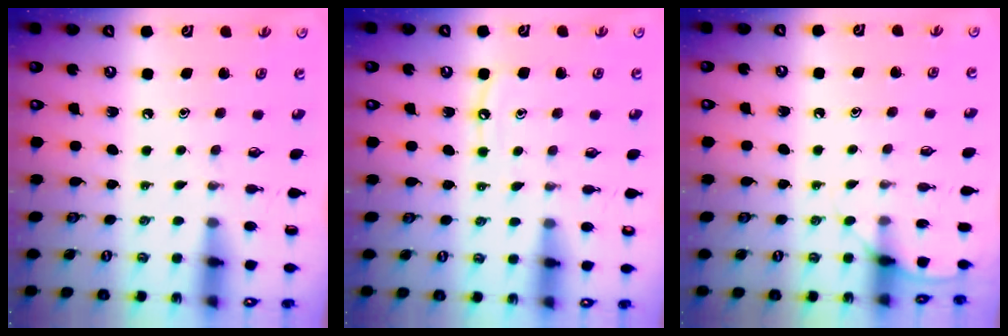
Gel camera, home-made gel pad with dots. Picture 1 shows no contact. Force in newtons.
{"total": 7.3, "press": 7.2, "slide": 0.7}
{"total": 6.6, "press": 6.6, "slide": 0.8}